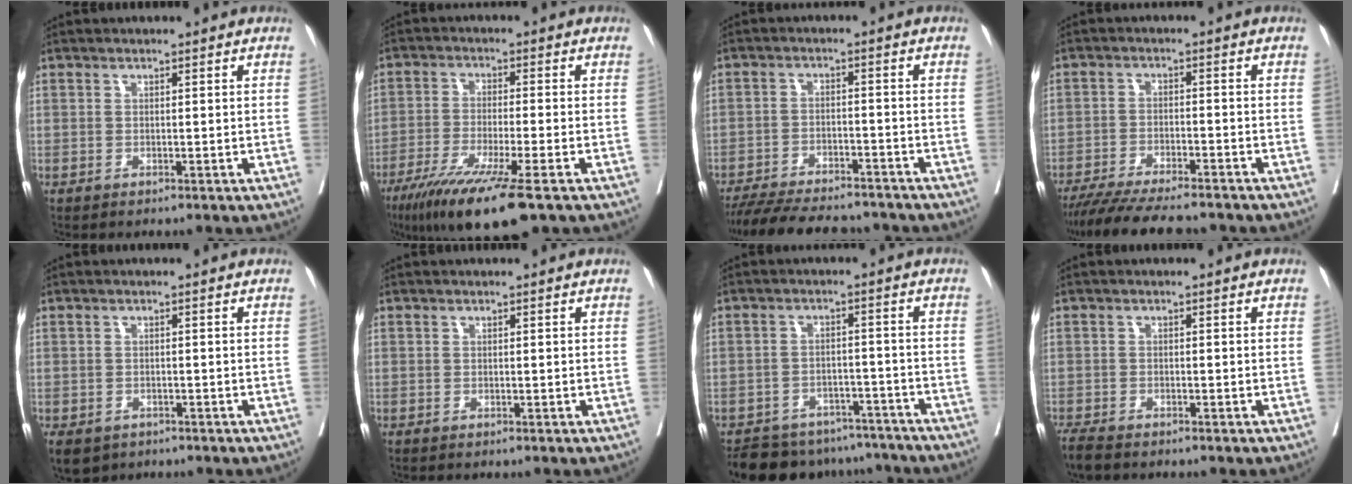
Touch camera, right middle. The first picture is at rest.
{"total": 12.7, "force": [-8.0, 0.2, 9.8], "torque": [-0.170, -0.038, -0.132]}
{"total": 15.9, "force": [-14.3, 3.4, 6.1], "torque": [-0.122, -0.011, -0.207]}
{"total": 12.9, "force": [-11.4, 1.5, 5.8], "torque": [-0.088, -0.019, -0.173]}
{"total": 9.2, "force": [-5.1, 6.9, 3.3], "torque": [-0.092, -0.014, -0.067]}
{"total": 0.0}
{"total": 14.4, "force": [-12.7, 5.9, 3.5], "torque": [-0.061, 0.014, -0.165]}
{"total": 3.6, "force": [-3.2, 0.6, 1.6], "torque": [-0.029, -0.011, -0.057]}